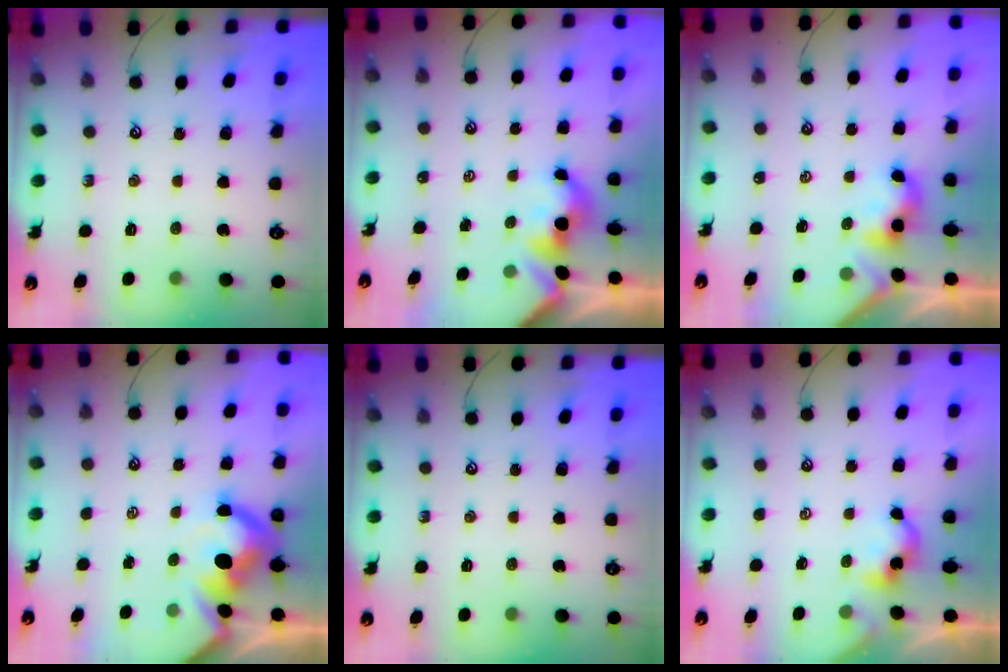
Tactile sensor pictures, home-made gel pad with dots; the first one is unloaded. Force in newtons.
{"total": 1.6, "press": 1.5, "slide": 0.3}
{"total": 2.0, "press": 2.0, "slide": 0.2}
{"total": 8.1, "press": 8.0, "slide": 1.2}
{"total": 0.0}
{"total": 1.9, "press": 1.9, "slide": 0.1}